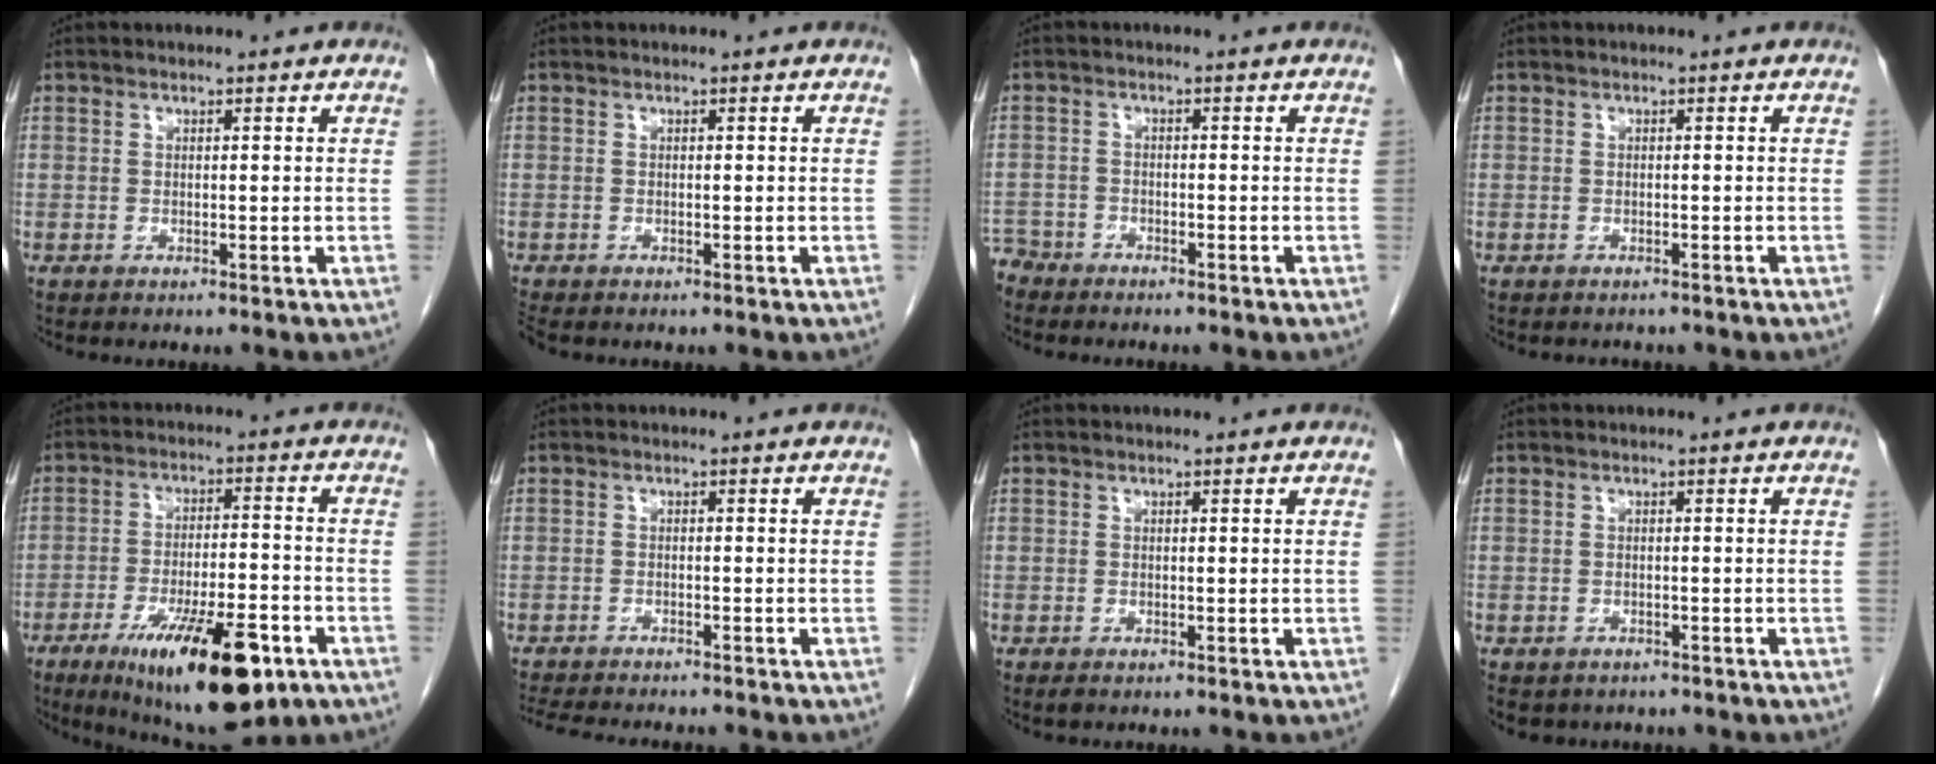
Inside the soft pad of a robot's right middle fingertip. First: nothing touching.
{"total": 1.0, "force": [-0.9, 0.2, 0.3], "torque": [-0.013, -0.004, -0.016]}
{"total": 3.9, "force": [-3.6, 1.5, -0.2], "torque": [0.004, -0.003, -0.070]}
{"total": 1.1, "force": [-1.0, 0.5, -0.2], "torque": [-0.010, -0.002, -0.015]}
{"total": 17.1, "force": [-9.3, 4.1, 13.8], "torque": [-0.203, -0.021, -0.139]}
{"total": 10.0, "force": [-9.1, 1.2, 4.0], "torque": [-0.064, -0.015, -0.128]}
{"total": 0.6, "force": [-0.4, 0.3, 0.4], "torque": [-0.009, -0.001, -0.004]}
{"total": 4.7, "force": [-3.8, 2.6, 1.0], "torque": [-0.013, 0.000, -0.047]}